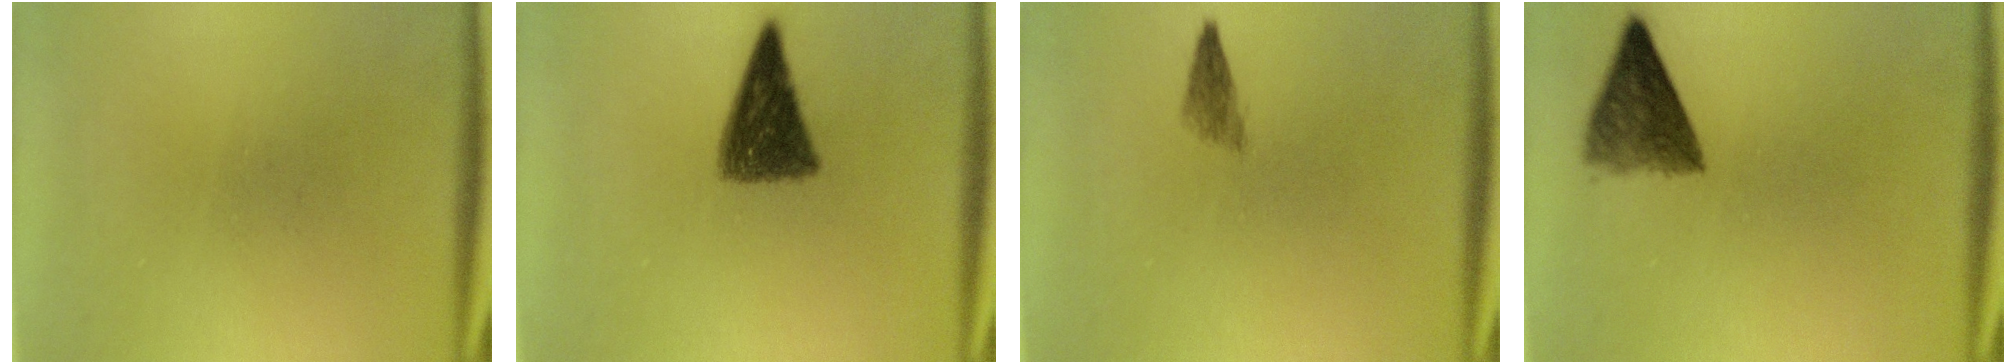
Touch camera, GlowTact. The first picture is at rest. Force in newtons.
{"total": 9.0}
{"total": 1.9}
{"total": 6.5}